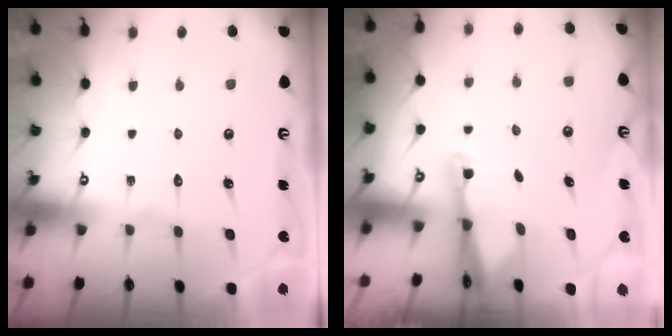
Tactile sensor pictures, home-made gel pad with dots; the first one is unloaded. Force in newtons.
{"total": 1.8, "press": 1.8, "slide": 0.4}